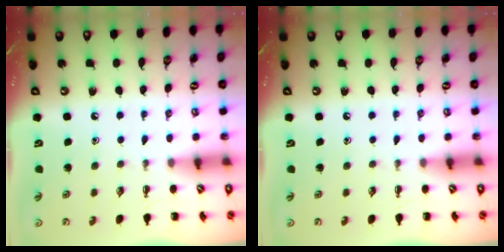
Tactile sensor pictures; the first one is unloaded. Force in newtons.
{"total": 0.0}